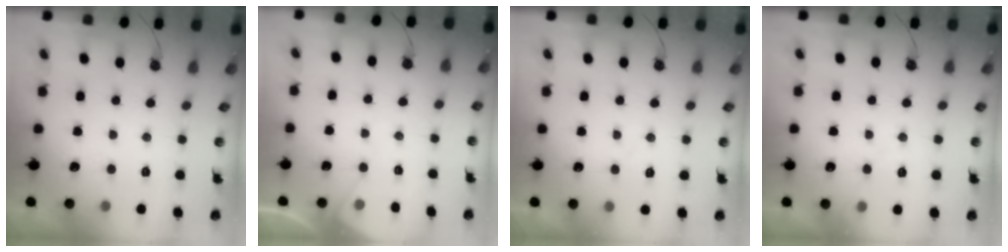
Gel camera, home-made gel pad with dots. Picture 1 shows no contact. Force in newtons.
{"total": 5.3, "press": 5.3, "slide": 0.5}
{"total": 6.7, "press": 6.6, "slide": 0.9}
{"total": 4.2, "press": 4.1, "slide": 0.7}